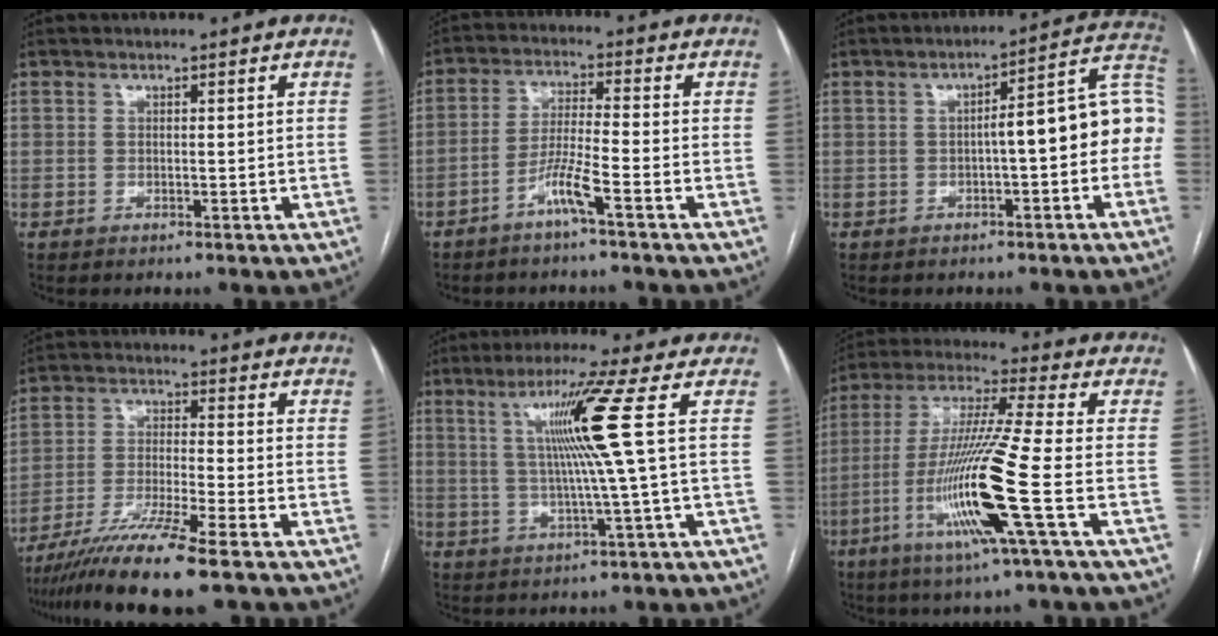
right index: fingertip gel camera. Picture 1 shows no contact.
{"total": 5.5, "force": [-3.3, -0.5, 4.4], "torque": [-0.088, 0.005, -0.068]}
{"total": 11.2, "force": [-1.1, 2.0, 11.0], "torque": [-0.136, 0.046, -0.018]}
{"total": 11.3, "force": [-8.4, -1.1, 7.5], "torque": [-0.138, -0.033, -0.150]}
{"total": 9.5, "force": [2.3, -2.8, 8.8], "torque": [-0.151, 0.006, 0.052]}
{"total": 15.9, "force": [-5.1, -1.6, 15.0], "torque": [-0.305, -0.019, -0.105]}